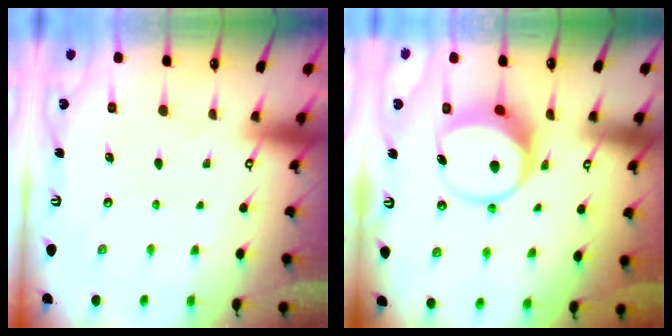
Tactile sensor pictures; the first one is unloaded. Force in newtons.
{"total": 8.6, "press": 8.6, "slide": 0.6}